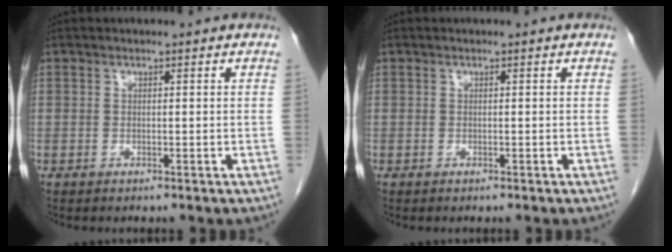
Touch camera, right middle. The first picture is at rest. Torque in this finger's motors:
{"motor_torque": [0.16, 0.03, 0.01, 0.01]}